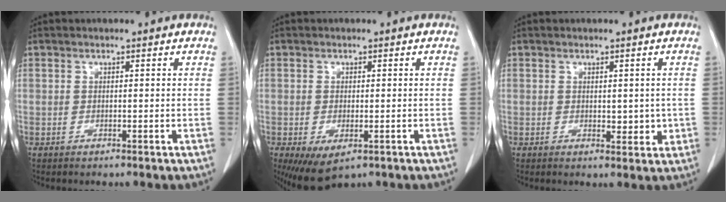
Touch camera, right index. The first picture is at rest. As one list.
[{"total": 6.0, "force": [-3.0, 2.6, 4.5], "torque": [-0.073, -0.017, -0.039]}, {"total": 2.9, "force": [0.0, 1.7, 2.4], "torque": [-0.026, -0.005, 0.007]}]